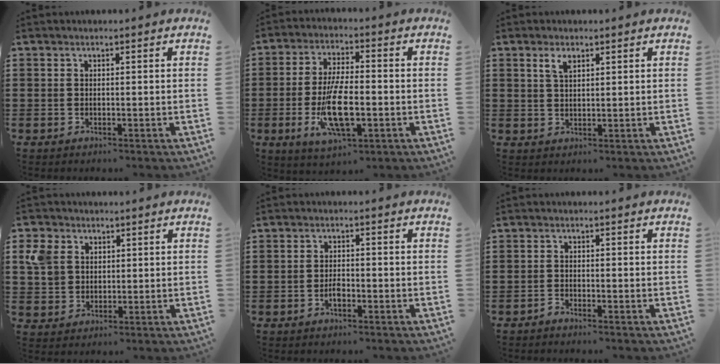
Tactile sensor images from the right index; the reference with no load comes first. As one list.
[{"total": 10.7, "force": [-2.7, 3.8, 9.7], "torque": [-0.202, -0.015, -0.046]}, {"total": 2.3, "force": [1.4, 1.0, 1.5], "torque": [-0.034, 0.004, 0.025]}, {"total": 5.4, "force": [2.2, 4.5, 2.2], "torque": [-0.068, 0.016, 0.039]}, {"total": 1.9, "force": [-1.1, 0.9, 1.3], "torque": [-0.027, 0.001, -0.021]}, {"total": 1.1, "force": [-1.1, -0.1, 0.1], "torque": [-0.006, -0.001, -0.023]}]